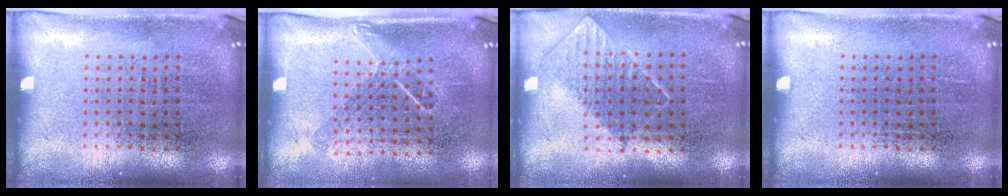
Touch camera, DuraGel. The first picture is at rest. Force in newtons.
{"total": 1.2, "press": 0.9, "slide": 0.9}
{"total": 0.7, "press": 0.7, "slide": 0.2}
{"total": 0.0}